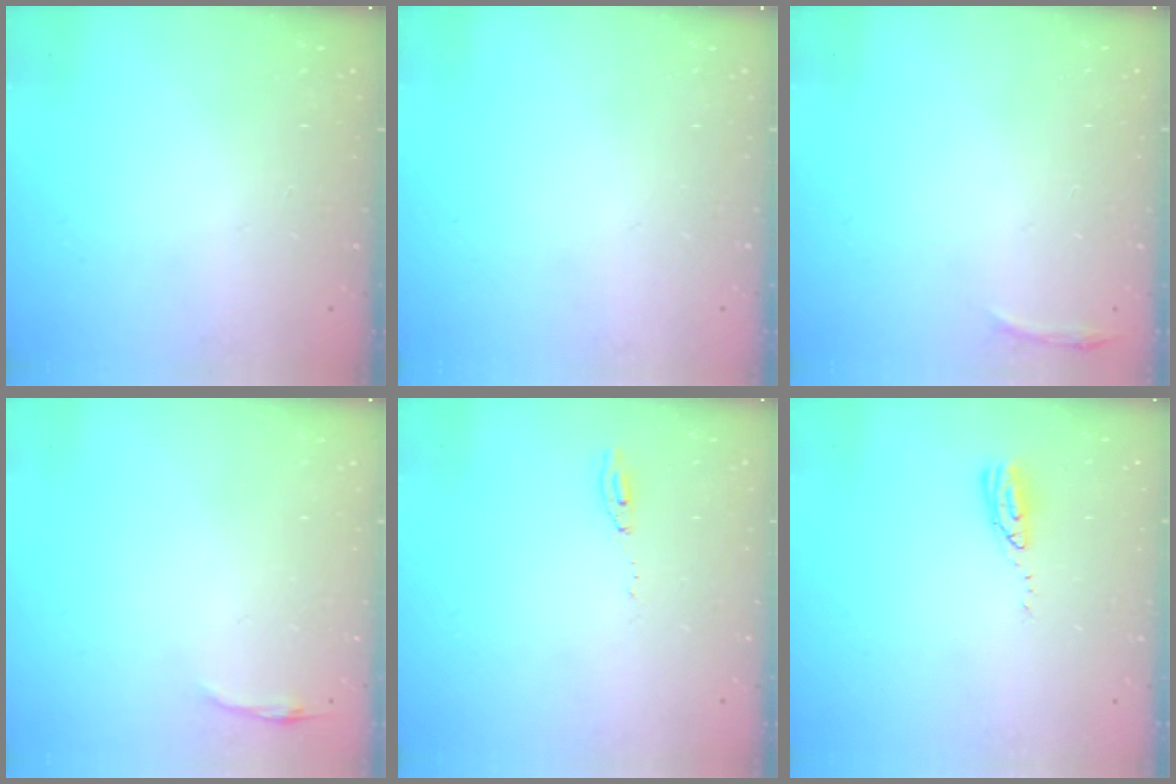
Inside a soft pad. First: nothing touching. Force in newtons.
{"total": 0.0}
{"total": 3.0, "press": 1.9, "slide": 2.3}
{"total": 2.8, "press": 2.8, "slide": 0.6}
{"total": 4.8, "press": 4.8, "slide": 0.6}
{"total": 6.5, "press": 6.5, "slide": 0.5}